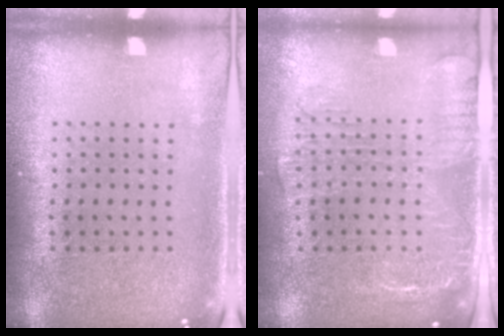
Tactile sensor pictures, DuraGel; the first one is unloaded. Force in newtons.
{"total": 2.0, "press": 1.6, "slide": 1.2}